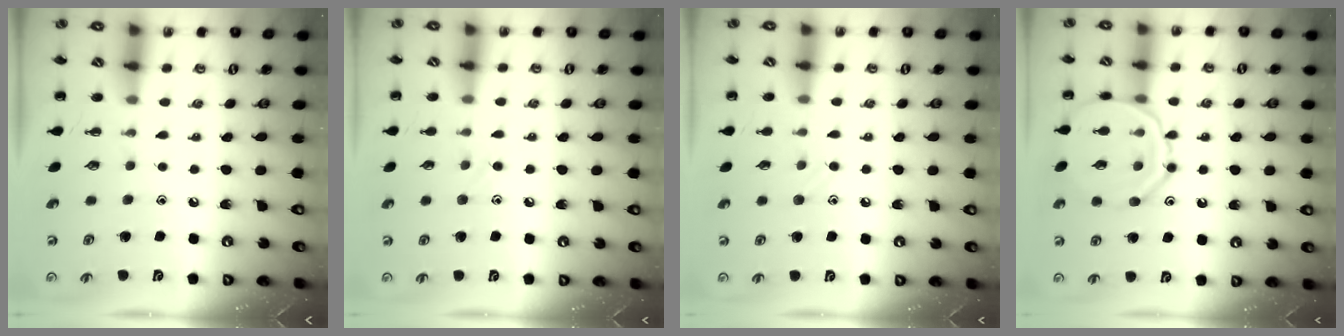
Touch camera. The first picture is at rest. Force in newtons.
{"total": 6.7, "press": 6.2, "slide": 2.4}
{"total": 7.1, "press": 6.7, "slide": 2.3}
{"total": 13.8, "press": 13.8, "slide": 0.6}